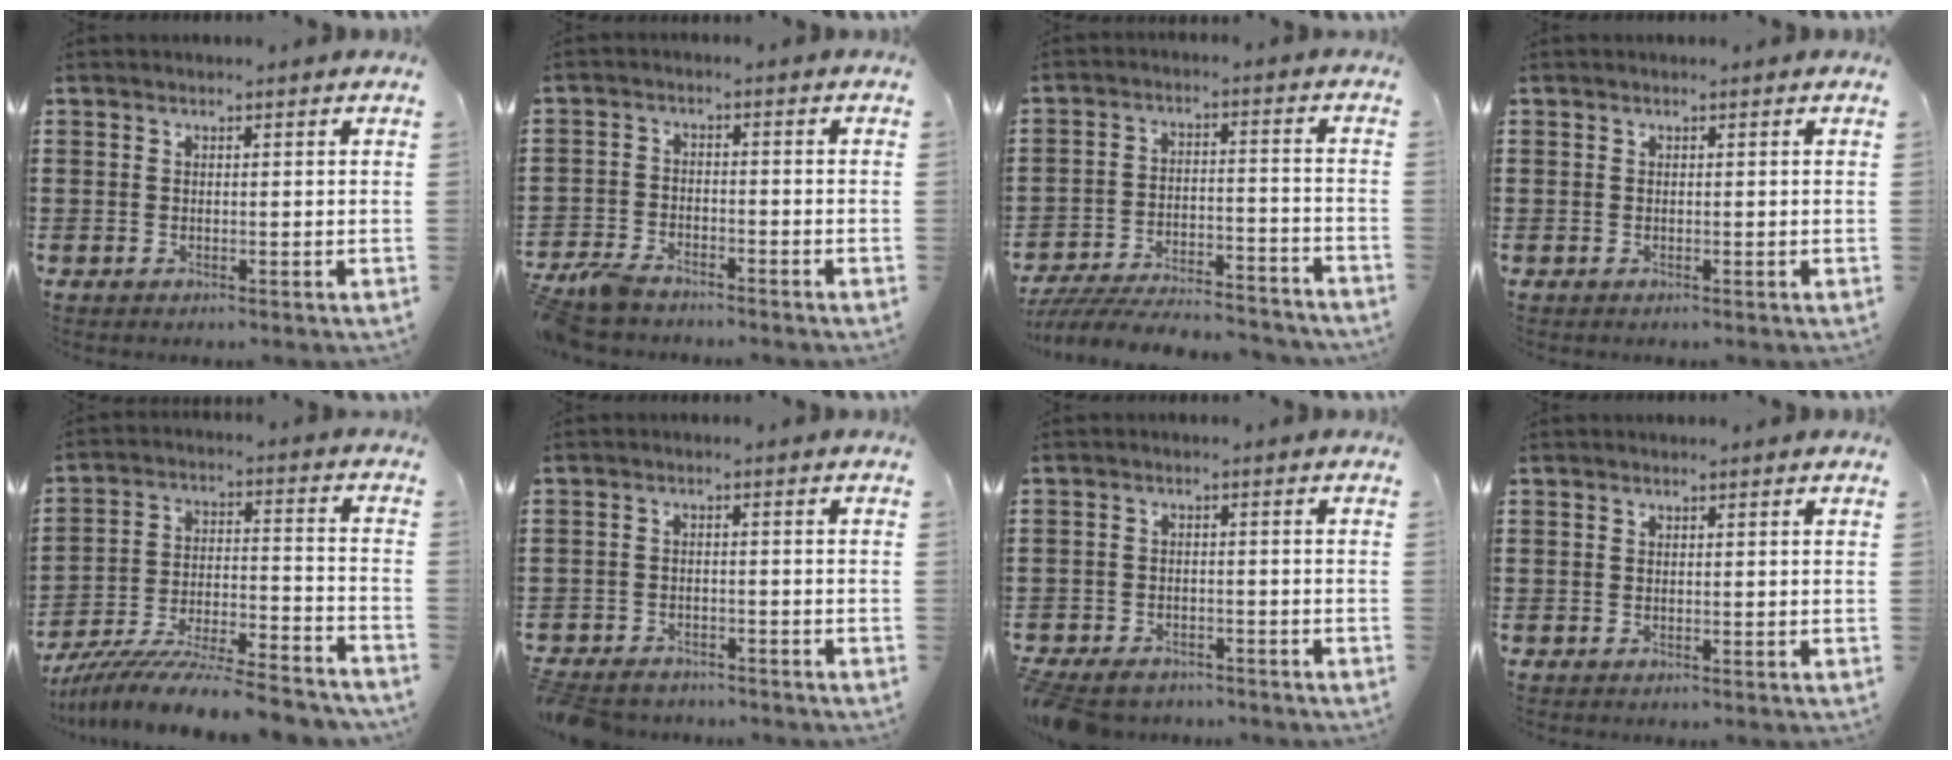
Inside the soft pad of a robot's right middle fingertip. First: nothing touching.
{"total": 4.3, "force": [-4.0, 1.2, 1.1], "torque": [-0.047, -0.002, -0.090]}
{"total": 7.1, "force": [-6.8, 0.8, 1.9], "torque": [-0.035, 0.007, -0.133]}
{"total": 0.0}
{"total": 9.9, "force": [-9.2, 0.1, 3.4], "torque": [-0.052, 0.009, -0.182]}
{"total": 2.8, "force": [-2.7, 0.7, 0.1], "torque": [-0.016, -0.001, -0.062]}
{"total": 3.4, "force": [-3.2, 1.1, 0.4], "torque": [-0.019, 0.004, -0.070]}
{"total": 0.0}